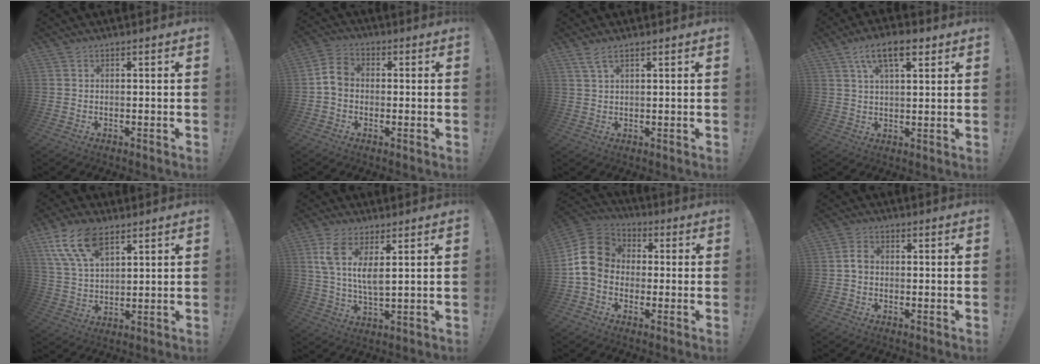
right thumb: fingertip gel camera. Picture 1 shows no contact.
{"total": 6.5, "force": [-0.6, 5.0, 4.0], "torque": [-0.069, 0.020, -0.006]}
{"total": 3.4, "force": [2.2, 1.1, 2.2], "torque": [-0.041, -0.007, 0.040]}
{"total": 9.8, "force": [5.4, 4.0, 7.2], "torque": [-0.120, -0.009, 0.099]}
{"total": 13.4, "force": [8.0, 6.7, 8.4], "torque": [-0.172, -0.023, 0.152]}
{"total": 9.1, "force": [4.4, 3.0, 7.4], "torque": [-0.136, -0.028, 0.078]}
{"total": 13.5, "force": [0.3, 11.2, 7.7], "torque": [-0.136, 0.021, 0.014]}
{"total": 3.1, "force": [-0.2, 2.2, 2.2], "torque": [-0.039, 0.009, -0.002]}